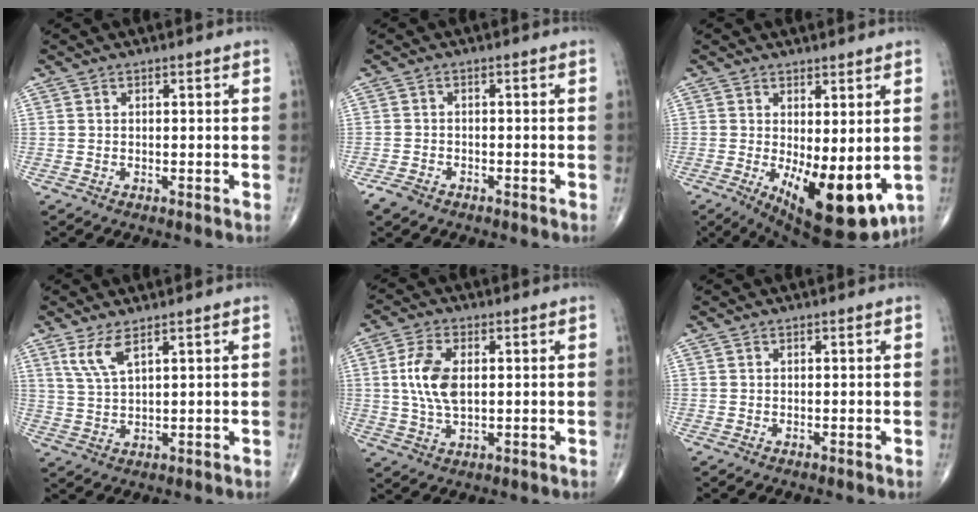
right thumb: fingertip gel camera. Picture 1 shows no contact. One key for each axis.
{"total": 2.6, "fx": -1.9, "fy": 1.4, "fz": 1.0, "tx": -0.026, "ty": 0.003, "tz": -0.033}
{"total": 14.1, "fx": -2.7, "fy": 5.8, "fz": 12.6, "tx": -0.176, "ty": -0.032, "tz": -0.020}
{"total": 5.0, "fx": 3.0, "fy": 1.3, "fz": 3.8, "tx": -0.083, "ty": -0.015, "tz": 0.071}
{"total": 8.6, "fx": 1.2, "fy": 4.6, "fz": 7.2, "tx": -0.149, "ty": -0.003, "tz": 0.025}
{"total": 0.0}